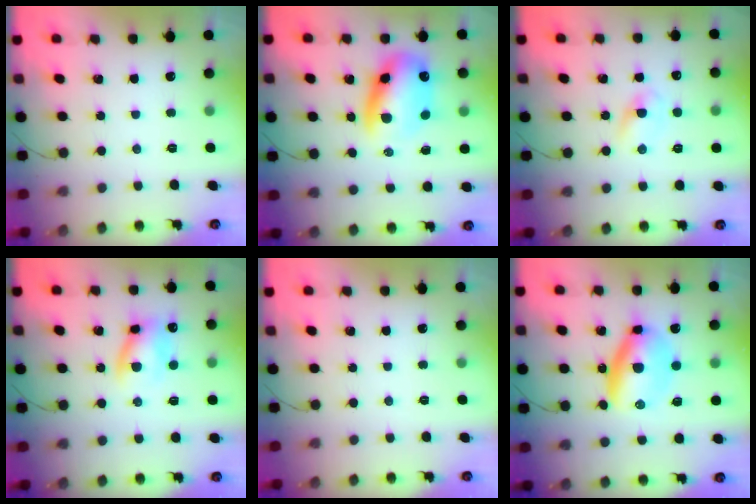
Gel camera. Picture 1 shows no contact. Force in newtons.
{"total": 11.9, "press": 11.4, "slide": 3.4}
{"total": 2.9, "press": 2.6, "slide": 1.3}
{"total": 9.8, "press": 9.6, "slide": 2.2}
{"total": 0.0}
{"total": 7.9, "press": 7.6, "slide": 2.2}